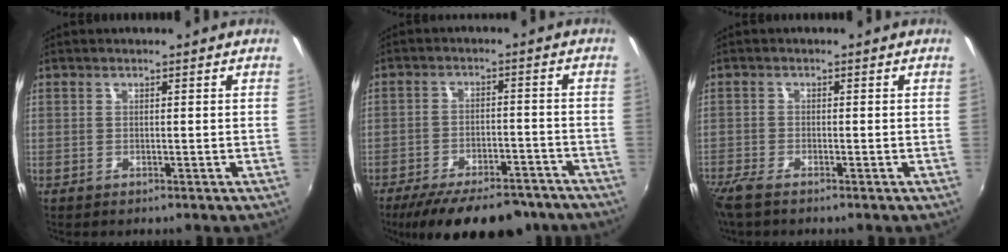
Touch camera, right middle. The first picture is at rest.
{"total": 18.4, "force": [-14.7, 6.5, 8.9], "torque": [-0.173, -0.014, -0.200]}
{"total": 4.1, "force": [-3.4, 0.8, 2.3], "torque": [-0.061, -0.018, -0.068]}